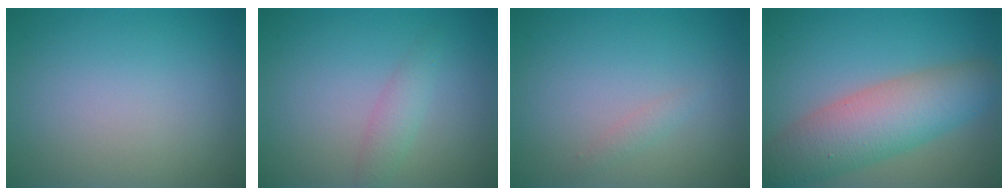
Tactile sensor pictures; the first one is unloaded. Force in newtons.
{"total": 1.7, "press": 1.7, "slide": 0.1}
{"total": 0.8, "press": 0.8, "slide": 0.1}
{"total": 7.4, "press": 7.4, "slide": 0.3}